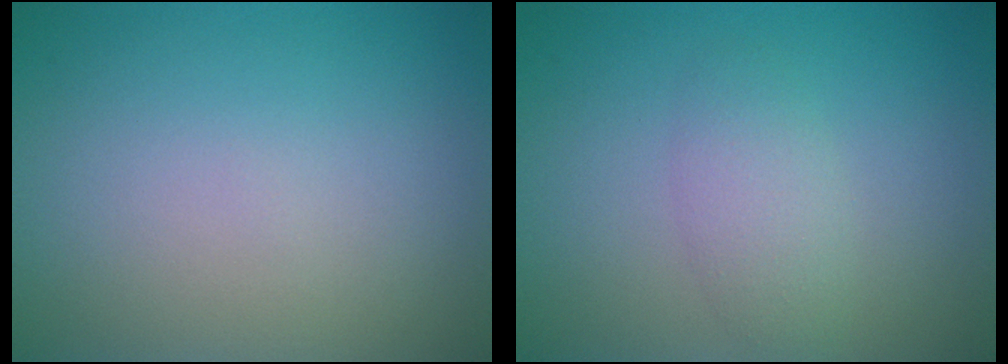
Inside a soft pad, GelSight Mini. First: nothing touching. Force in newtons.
{"total": 2.1, "press": 2.1, "slide": 0.1}